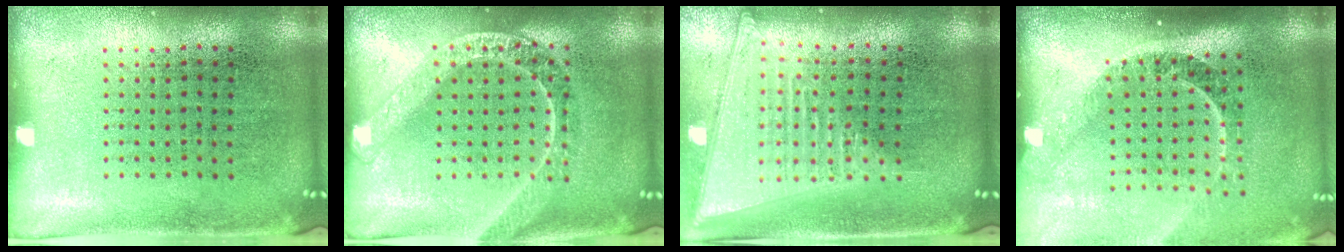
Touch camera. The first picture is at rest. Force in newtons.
{"total": 1.7, "press": 1.7, "slide": 0.2}
{"total": 2.0, "press": 1.7, "slide": 1.0}
{"total": 2.4, "press": 1.7, "slide": 1.7}